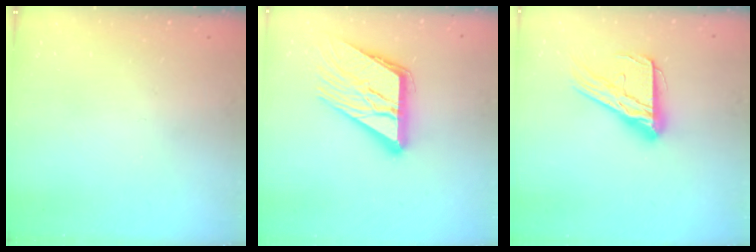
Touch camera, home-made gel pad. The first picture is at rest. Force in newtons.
{"total": 17.8, "press": 17.7, "slide": 2.1}
{"total": 16.5, "press": 16.4, "slide": 1.5}